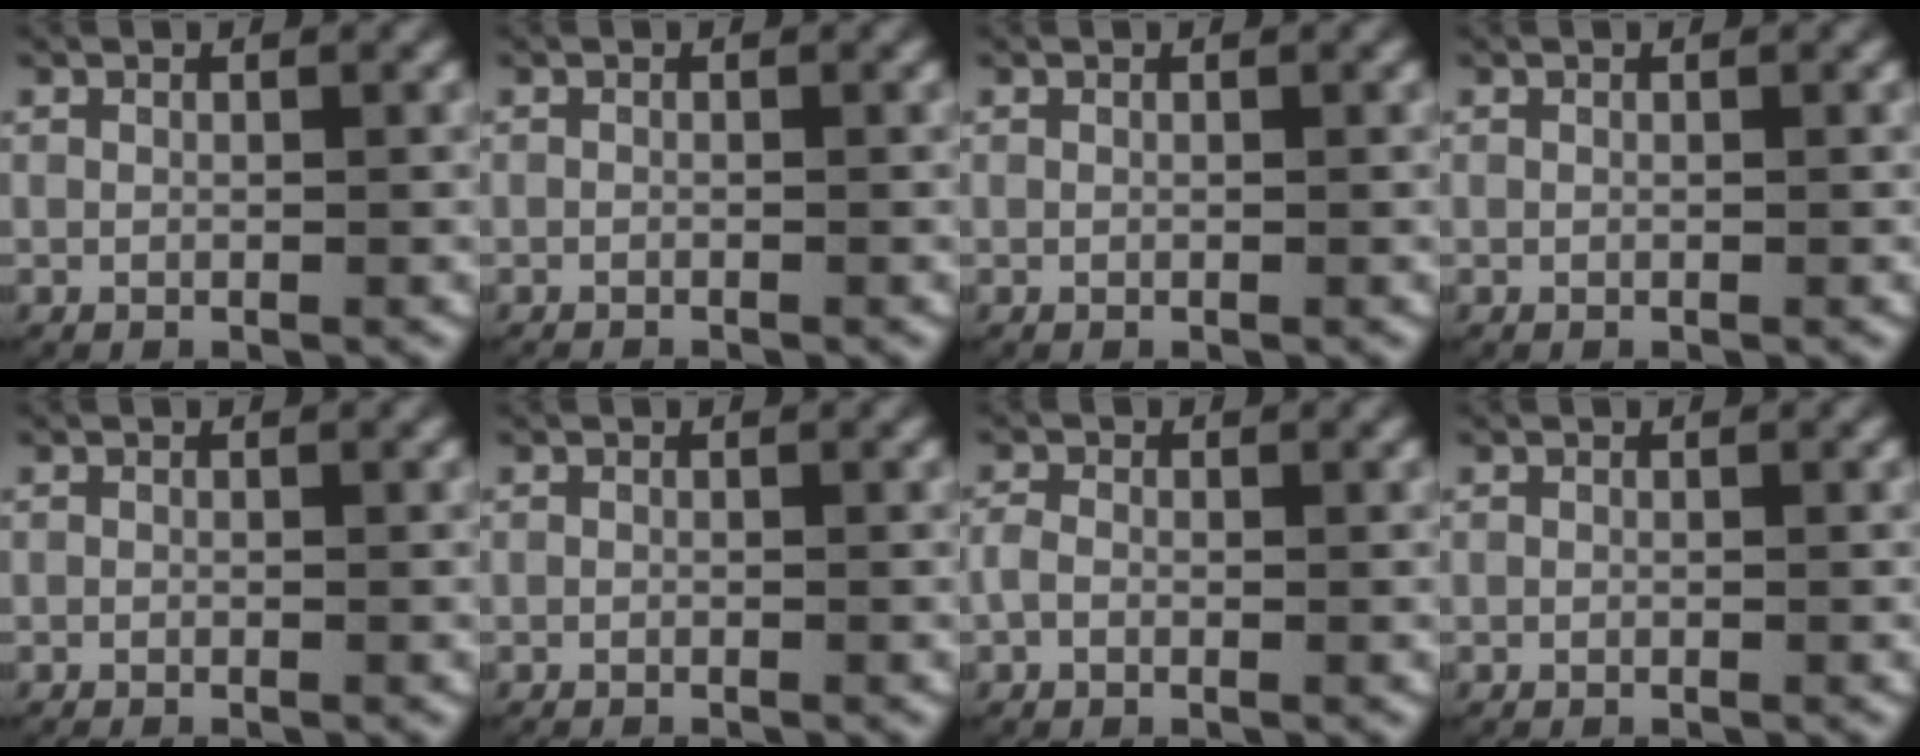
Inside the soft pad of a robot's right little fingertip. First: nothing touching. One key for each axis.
{"total": 0.7, "fx": -0.7, "fy": 0.1, "fz": 0.0, "tx": -0.006, "ty": -0.009, "tz": -0.008}
{"total": 0.0}
{"total": 0.0}
{"total": 0.6, "fx": -0.6, "fy": 0.1, "fz": 0.0, "tx": -0.006, "ty": -0.008, "tz": -0.007}
{"total": 0.7, "fx": -0.7, "fy": 0.1, "fz": 0.0, "tx": -0.006, "ty": -0.008, "tz": -0.008}
{"total": 1.3, "fx": -0.5, "fy": 0.9, "fz": 0.7, "tx": -0.020, "ty": -0.001, "tz": -0.011}
{"total": 0.0}